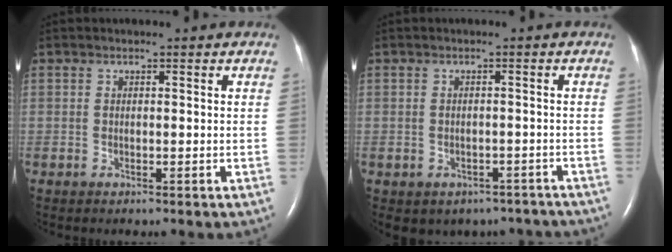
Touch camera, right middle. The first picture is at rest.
{"total": 8.5, "force": [-6.6, 5.1, 1.6], "torque": [-0.015, 0.011, -0.065]}